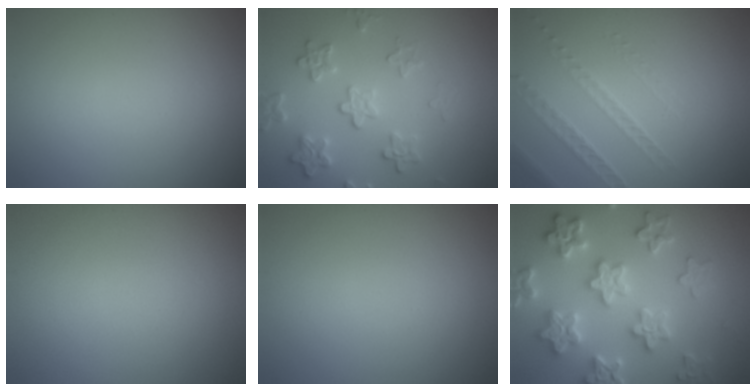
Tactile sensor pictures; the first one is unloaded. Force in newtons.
{"total": 3.1, "press": 3.1, "slide": 0.4}
{"total": 1.4, "press": 1.0, "slide": 0.9}
{"total": 0.0}
{"total": 0.0}
{"total": 6.1, "press": 6.0, "slide": 1.3}